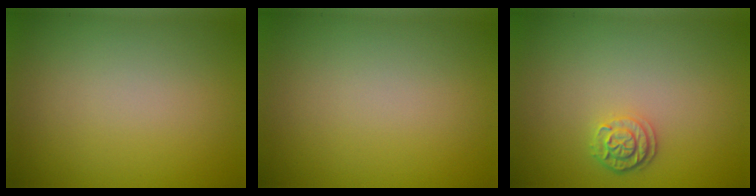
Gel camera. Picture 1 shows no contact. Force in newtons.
{"total": 0.0}
{"total": 2.2, "press": 1.9, "slide": 1.1}